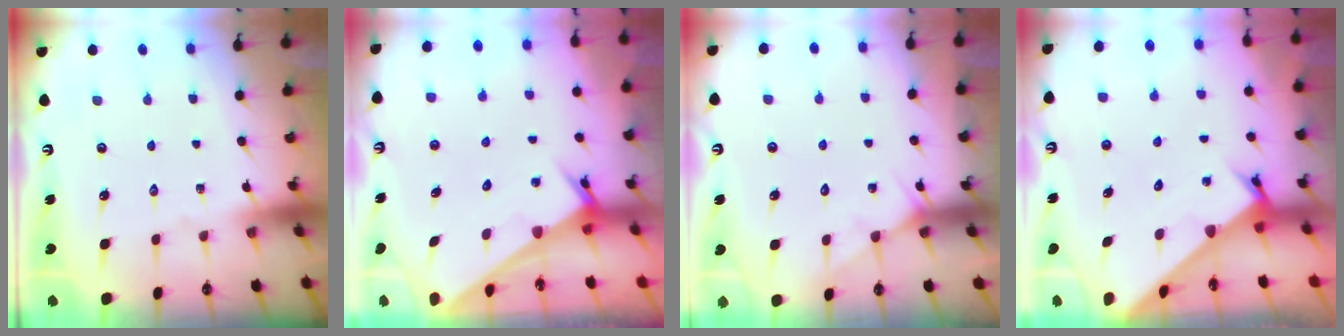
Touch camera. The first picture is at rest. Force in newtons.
{"total": 2.5, "press": 2.5, "slide": 0.1}
{"total": 4.4, "press": 4.4, "slide": 0.3}
{"total": 2.2, "press": 2.2, "slide": 0.1}